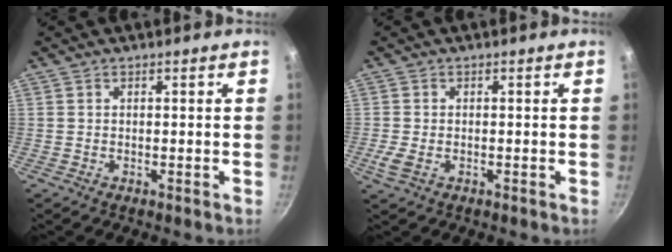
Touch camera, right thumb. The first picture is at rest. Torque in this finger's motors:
{"motor_torque": [0.15, -0.11, 0.08, 0.02, 0.08]}